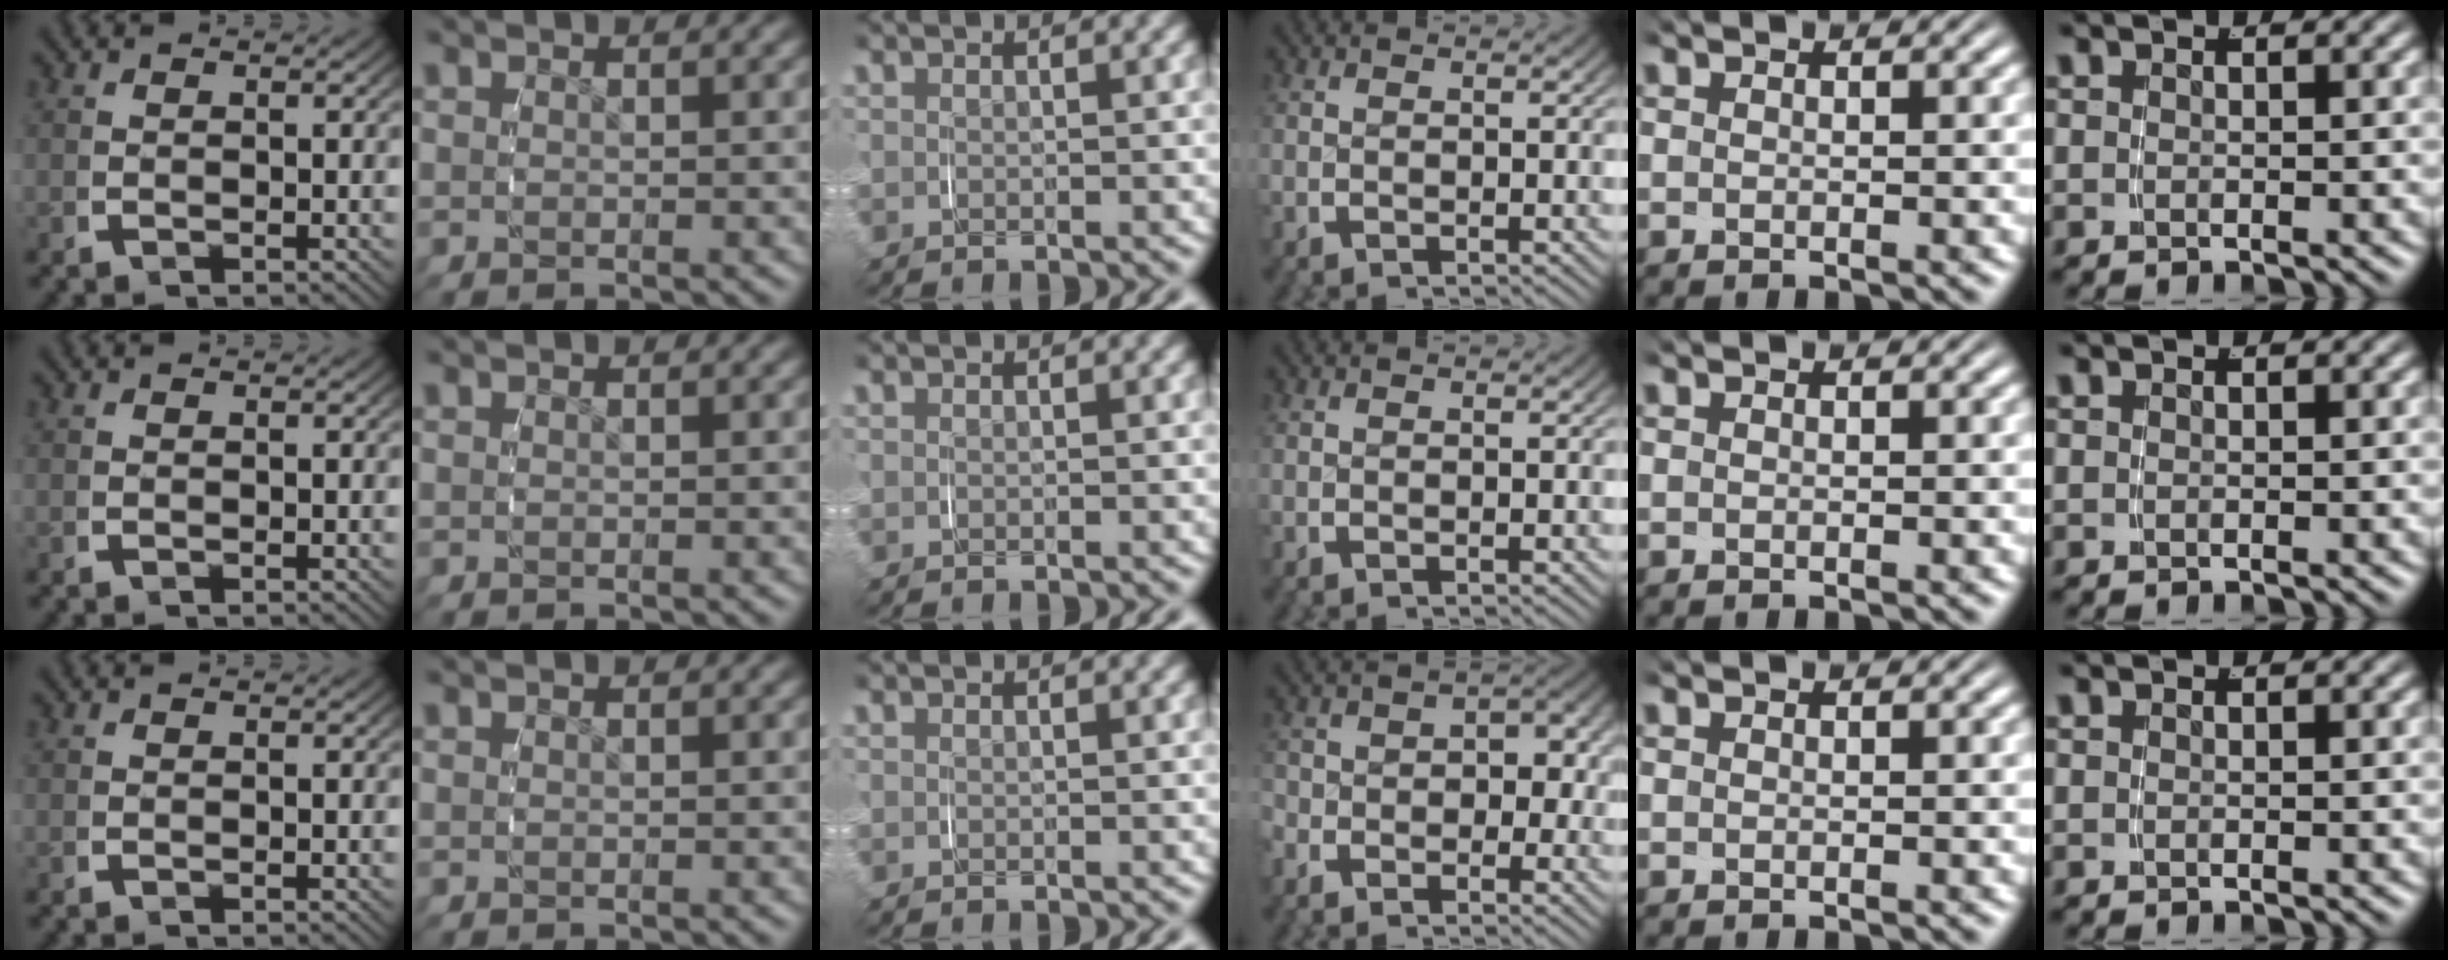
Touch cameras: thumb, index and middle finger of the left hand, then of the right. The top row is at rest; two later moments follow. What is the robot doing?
{"motion": "grasp_and_lifting", "object": "jewelry box"}